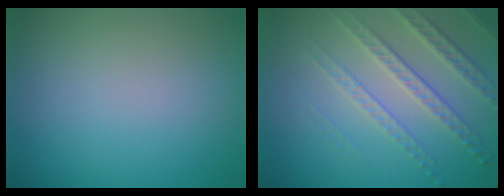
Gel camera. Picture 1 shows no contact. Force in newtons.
{"total": 3.8, "press": 3.4, "slide": 1.5}